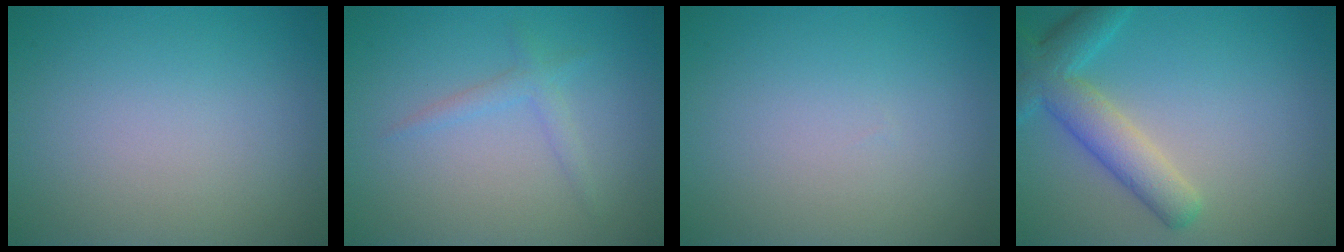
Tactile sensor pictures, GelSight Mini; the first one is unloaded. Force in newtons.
{"total": 1.4, "press": 1.4, "slide": 0.0}
{"total": 0.0}
{"total": 5.0, "press": 5.0, "slide": 0.5}